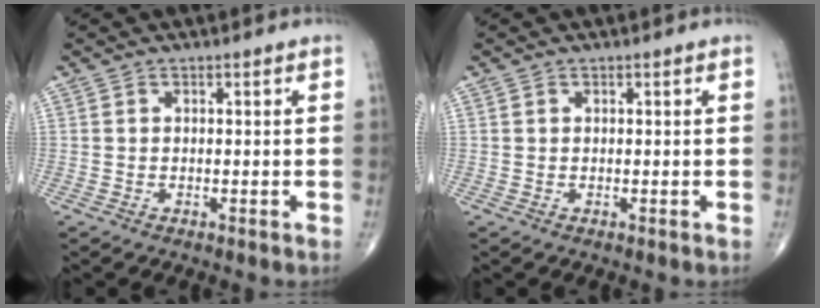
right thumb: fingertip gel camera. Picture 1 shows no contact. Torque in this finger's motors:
{"motor_torque": [-0.22, 0.11, -0.07, 0.05, -0.02]}